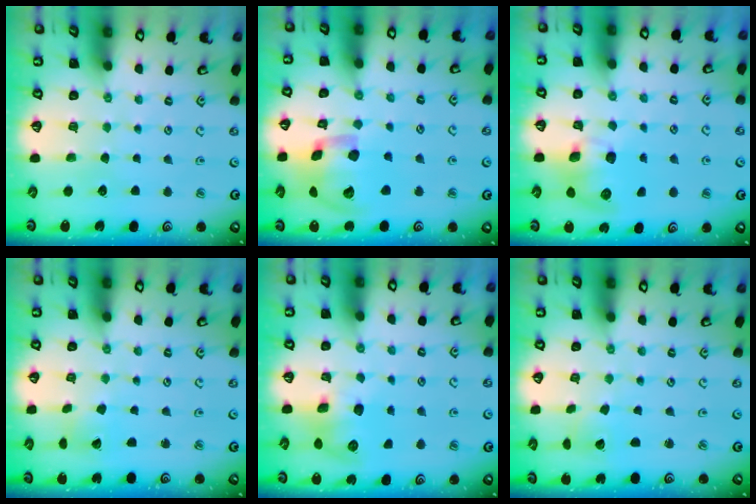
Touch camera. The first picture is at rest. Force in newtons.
{"total": 18.1, "press": 17.9, "slide": 2.9}
{"total": 9.4, "press": 9.3, "slide": 0.8}
{"total": 1.8, "press": 1.7, "slide": 0.1}
{"total": 8.4, "press": 8.4, "slide": 0.4}
{"total": 2.5, "press": 2.5, "slide": 0.1}